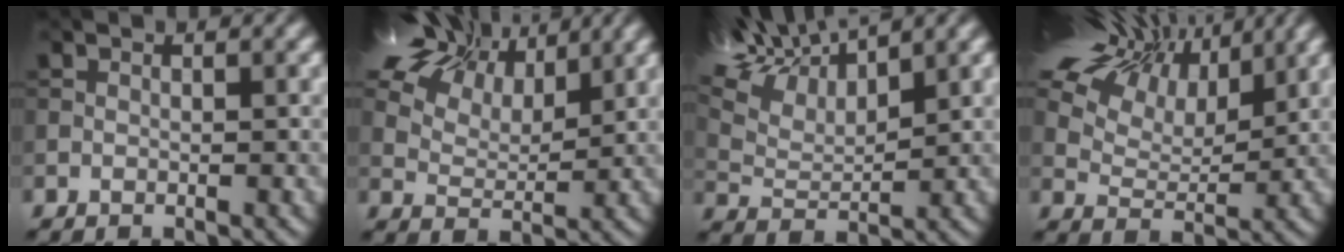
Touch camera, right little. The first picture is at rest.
{"total": 11.3, "force": [7.6, 5.6, 6.3], "torque": [-0.158, 0.024, 0.147]}
{"total": 7.4, "force": [6.3, 1.4, 3.6], "torque": [-0.110, 0.011, 0.130]}
{"total": 13.3, "force": [8.7, 6.7, 7.5], "torque": [-0.180, 0.035, 0.155]}